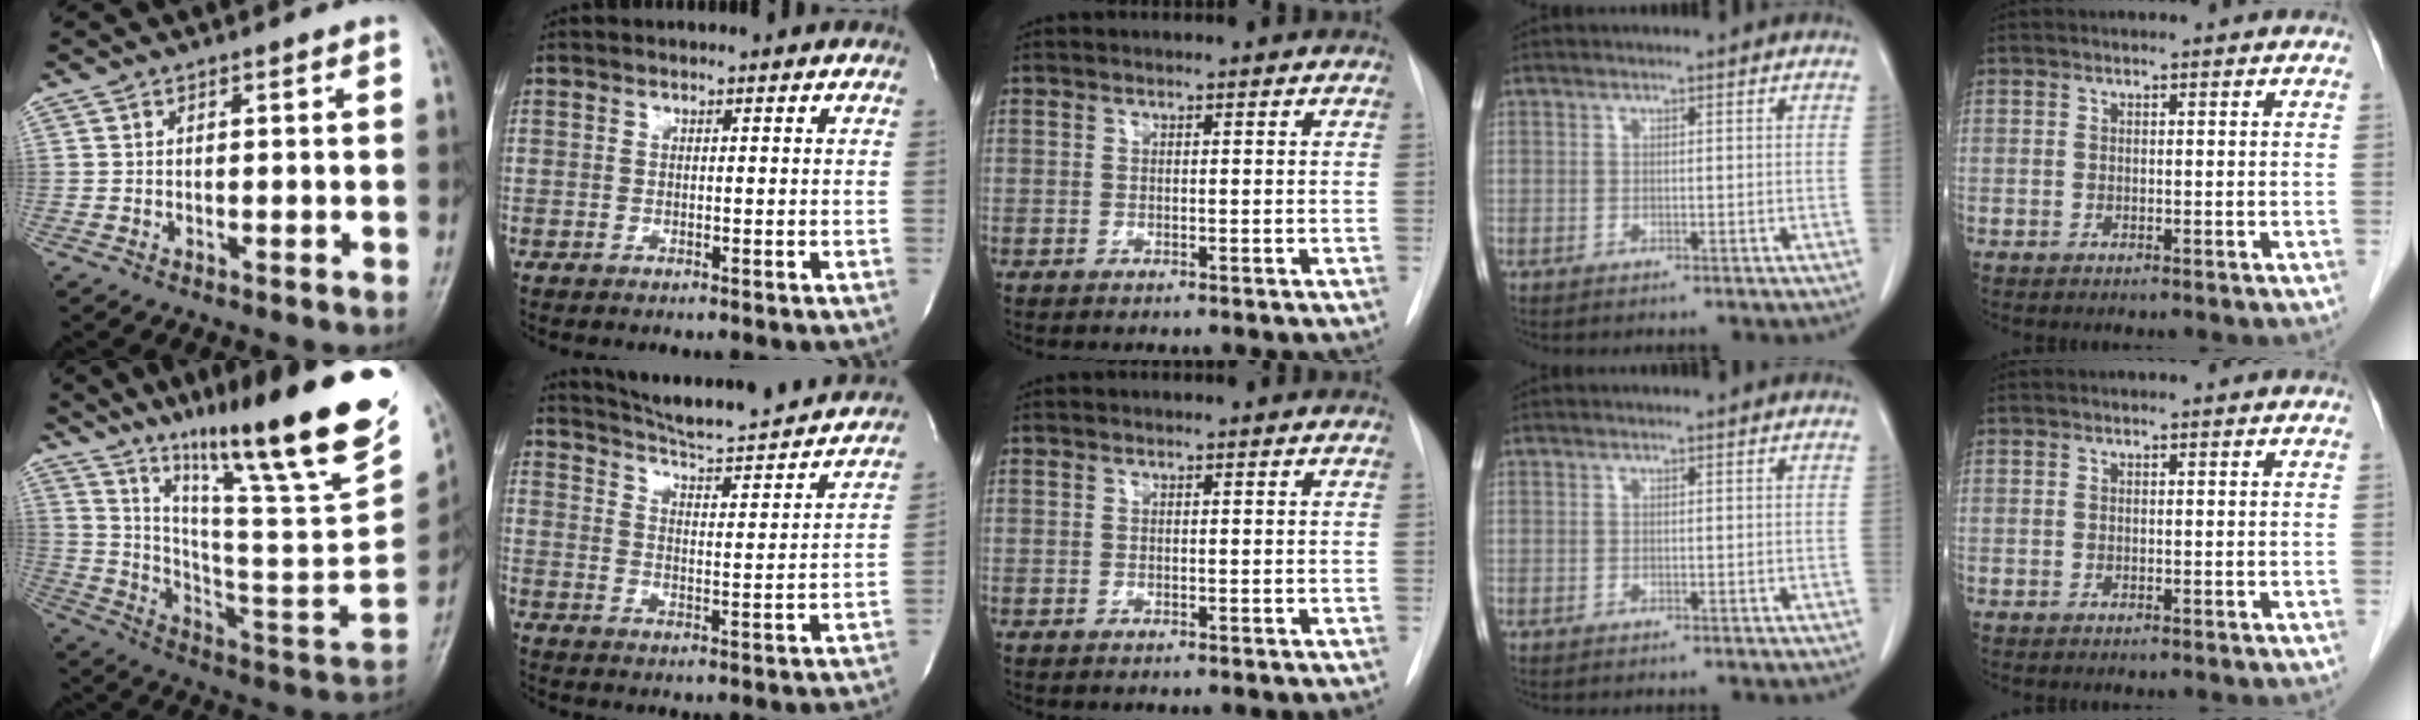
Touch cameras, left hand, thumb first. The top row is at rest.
{"thumb": {"total": 31.8, "force": [21.6, 3.9, 23.0], "torque": [-0.335, -0.098, 0.341]}, "index": {"total": 19.2, "force": [18.0, 1.3, 6.4], "torque": [-0.101, -0.033, 0.240]}}